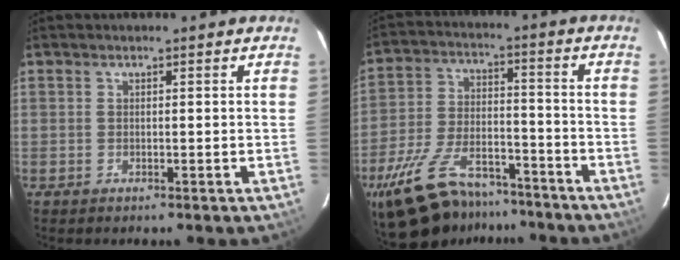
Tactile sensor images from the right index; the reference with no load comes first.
{"total": 21.1, "force": [-15.9, 9.5, 10.1], "torque": [-0.220, -0.008, -0.248]}